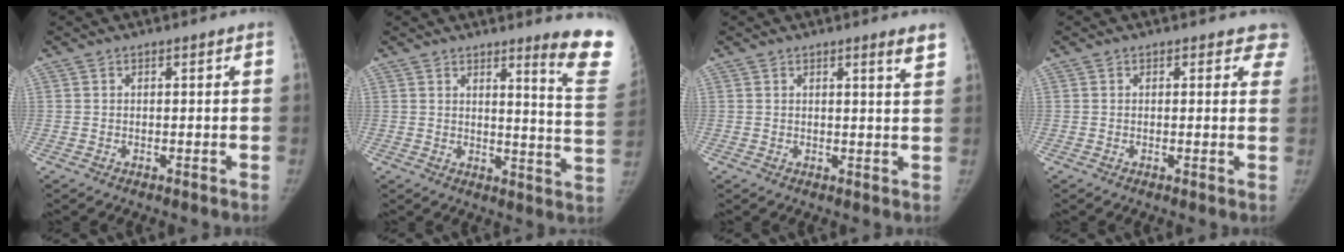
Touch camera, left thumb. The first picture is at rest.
{"total": 12.2, "force": [9.1, 0.5, 8.1], "torque": [-0.078, -0.085, 0.101]}
{"total": 3.1, "force": [2.2, 0.0, 2.2], "torque": [-0.028, -0.016, 0.029]}
{"total": 3.9, "force": [3.3, 1.8, 0.7], "torque": [0.031, -0.014, 0.014]}